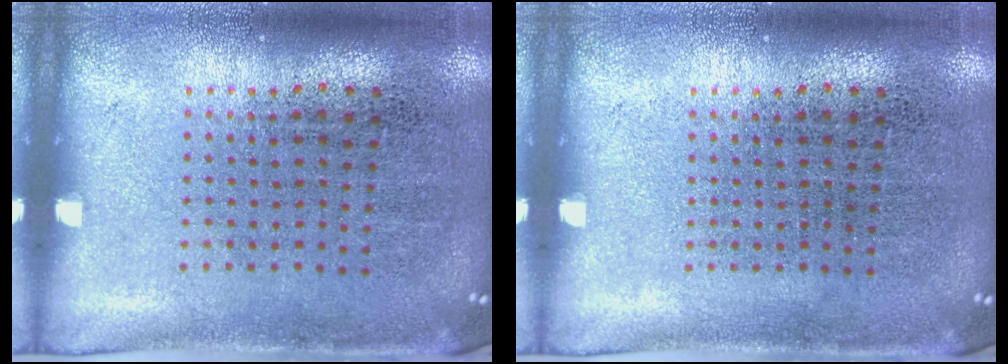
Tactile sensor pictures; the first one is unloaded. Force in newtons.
{"total": 0.0}